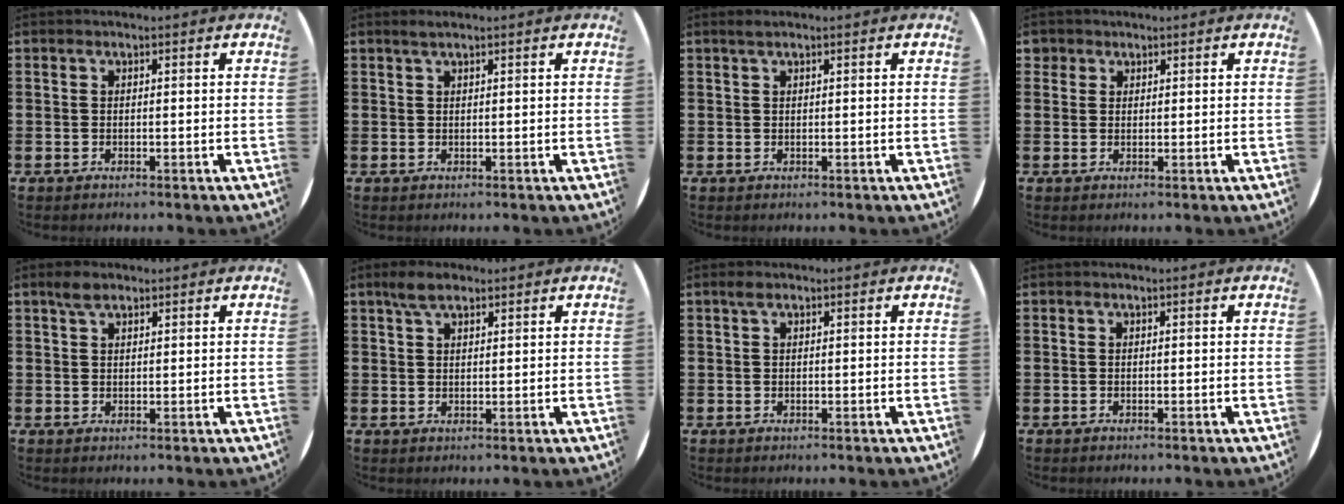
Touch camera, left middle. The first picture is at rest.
{"total": 0.9, "force": [0.7, 0.0, 0.6], "torque": [-0.010, 0.003, 0.012]}
{"total": 0.6, "force": [0.4, 0.0, 0.4], "torque": [-0.007, 0.002, 0.006]}
{"total": 1.6, "force": [1.2, 1.0, 0.1], "torque": [0.005, 0.002, 0.023]}
{"total": 2.5, "force": [1.8, 1.1, 1.2], "torque": [-0.018, 0.004, 0.031]}
{"total": 3.6, "force": [2.7, 1.6, 1.9], "torque": [-0.033, 0.004, 0.047]}
{"total": 0.9, "force": [0.5, 0.5, 0.5], "torque": [-0.003, 0.003, 0.006]}
{"total": 0.0}